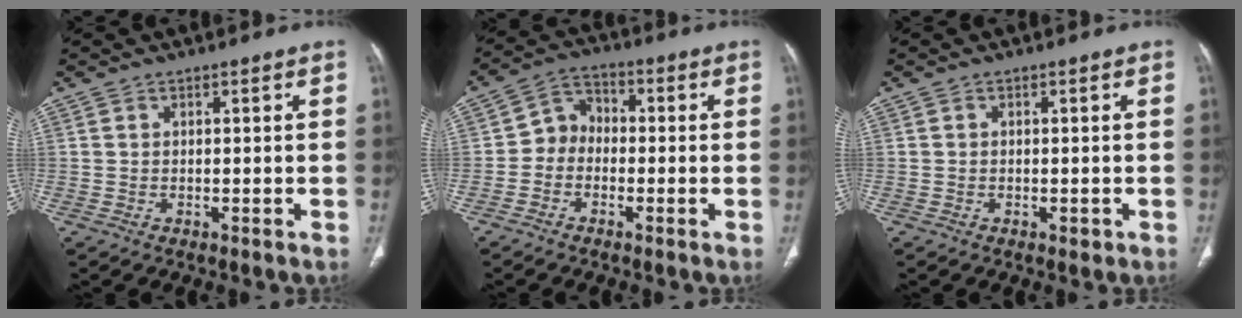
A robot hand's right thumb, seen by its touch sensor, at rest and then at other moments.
{"total": 5.8, "force": [-1.3, 4.8, 2.9], "torque": [-0.026, 0.026, -0.042]}
{"total": 0.9, "force": [-0.4, 0.5, 0.6], "torque": [-0.005, -0.001, -0.004]}